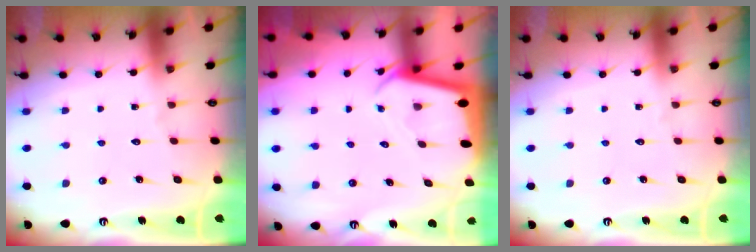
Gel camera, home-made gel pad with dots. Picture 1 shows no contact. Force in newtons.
{"total": 2.2, "press": 2.2, "slide": 0.2}
{"total": 0.0}